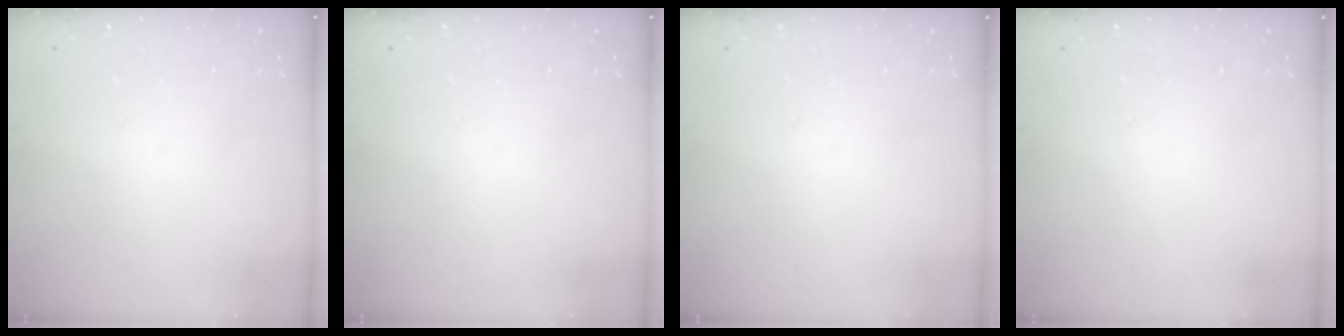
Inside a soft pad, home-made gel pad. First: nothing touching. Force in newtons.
{"total": 0.0}
{"total": 0.0}
{"total": 0.0}